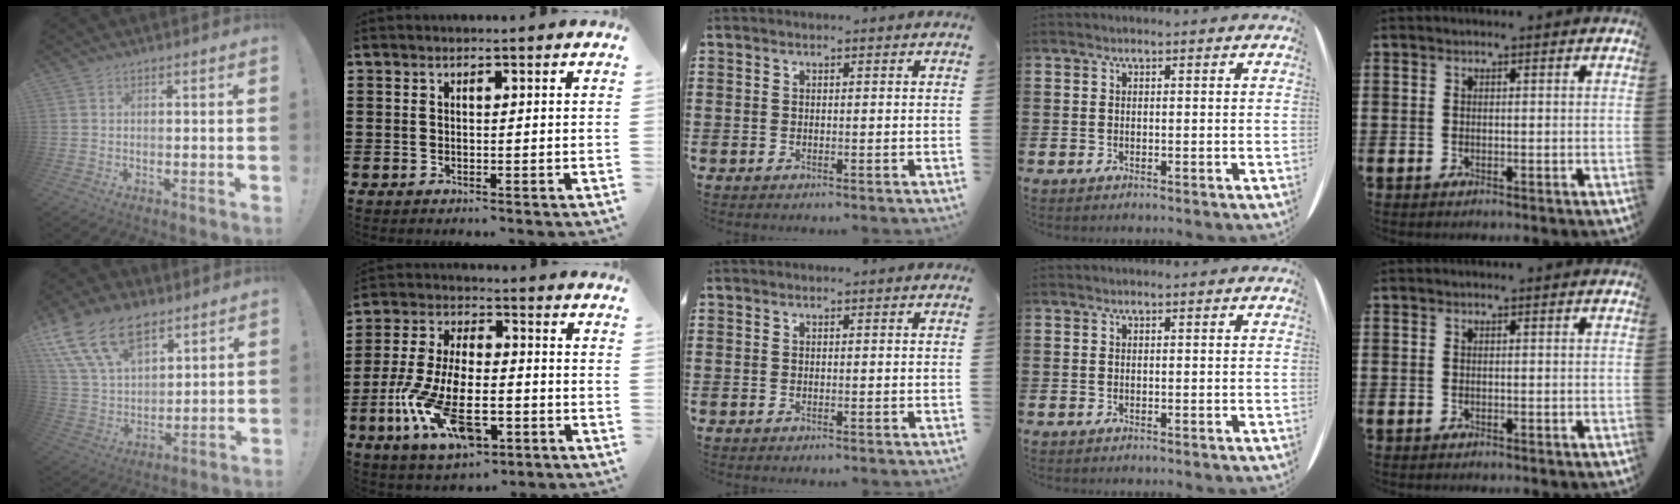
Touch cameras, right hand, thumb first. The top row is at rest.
{"thumb": {"total": 18.5, "force": [11.1, 11.0, 10.0], "torque": [-0.195, -0.058, 0.209]}, "index": {"total": 13.6, "force": [-5.2, 6.0, 11.0], "torque": [-0.252, -0.003, -0.101]}}